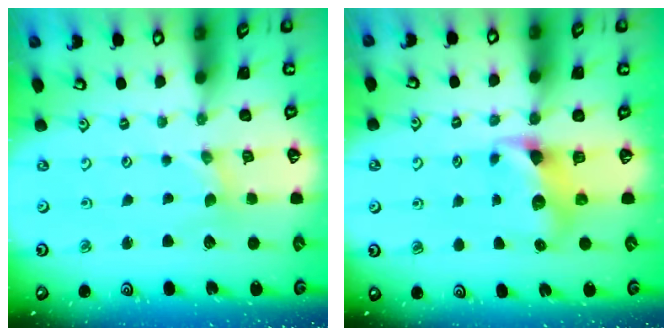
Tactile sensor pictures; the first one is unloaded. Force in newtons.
{"total": 6.7, "press": 6.6, "slide": 0.8}